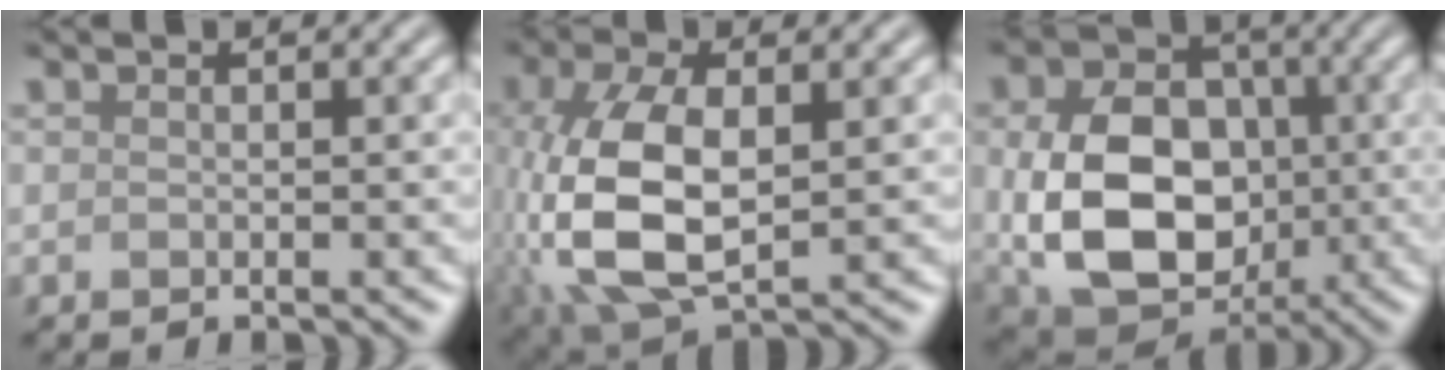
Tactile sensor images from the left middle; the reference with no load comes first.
{"total": 10.8, "force": [-0.4, 6.0, 8.9], "torque": [-0.221, -0.008, 0.001]}
{"total": 10.8, "force": [-0.6, 8.1, 7.2], "torque": [-0.142, -0.013, -0.003]}